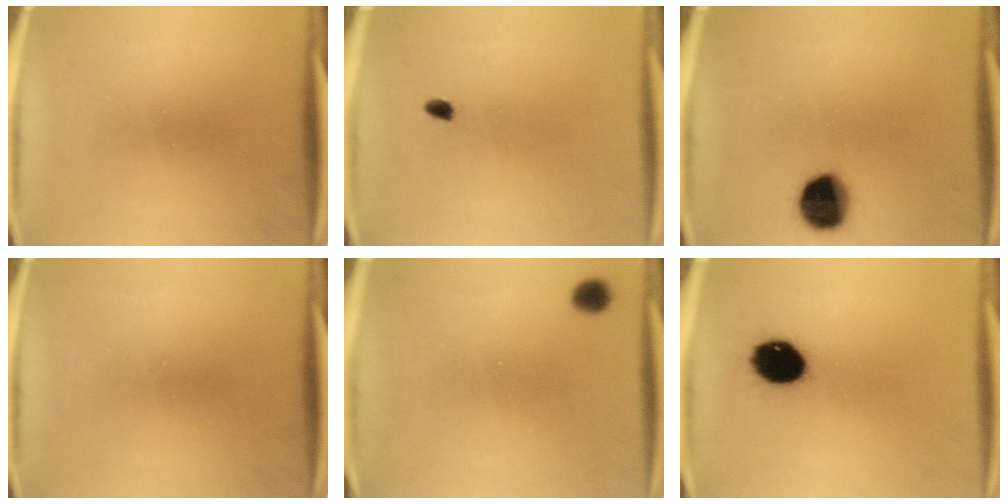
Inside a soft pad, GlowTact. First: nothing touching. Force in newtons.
{"total": 1.2}
{"total": 11.6}
{"total": 0.0}
{"total": 2.2}
{"total": 11.3}